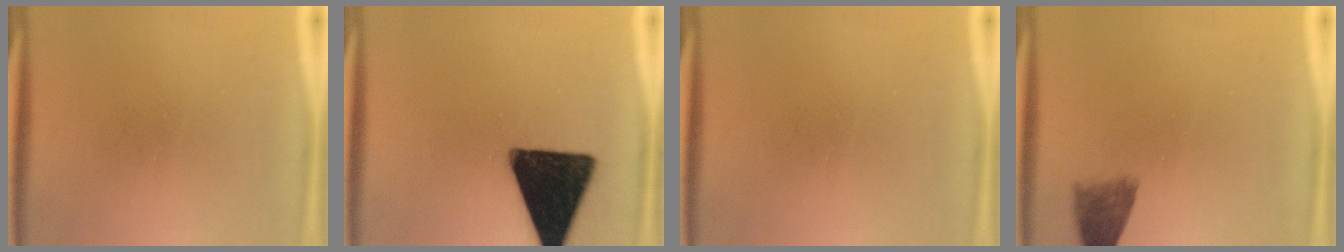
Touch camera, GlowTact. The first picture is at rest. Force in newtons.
{"total": 18.8}
{"total": 0.0}
{"total": 4.0}